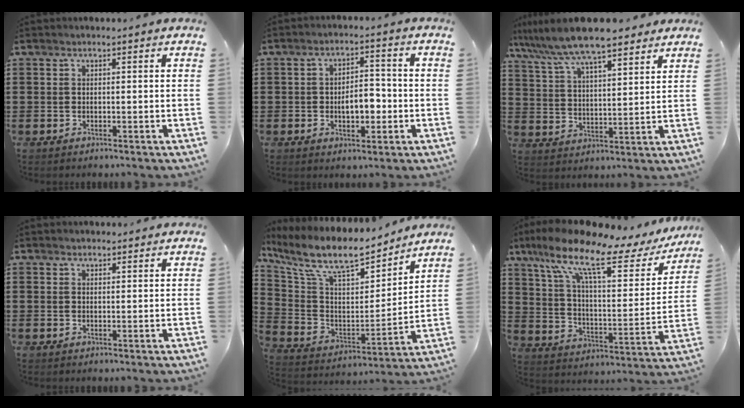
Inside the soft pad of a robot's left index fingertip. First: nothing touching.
{"total": 5.7, "force": [-1.2, 3.0, 4.7], "torque": [-0.071, 0.003, -0.027]}
{"total": 9.2, "force": [7.9, 1.1, 4.6], "torque": [-0.117, -0.028, 0.140]}
{"total": 1.2, "force": [1.1, 0.4, 0.1], "torque": [-0.004, 0.002, 0.023]}
{"total": 11.4, "force": [9.0, 3.2, 6.2], "torque": [-0.149, -0.050, 0.154]}
{"total": 15.8, "force": [9.7, 4.2, 11.7], "torque": [-0.248, -0.037, 0.156]}